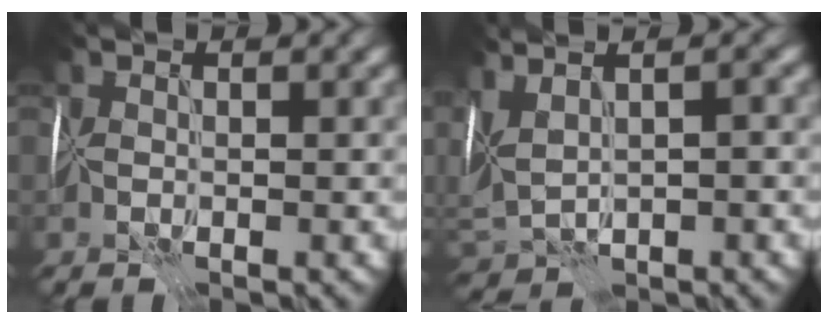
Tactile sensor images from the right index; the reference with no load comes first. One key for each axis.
{"total": 5.5, "fx": 0.4, "fy": 2.7, "fz": 4.8, "tx": -0.088, "ty": 0.009, "tz": 0.024}